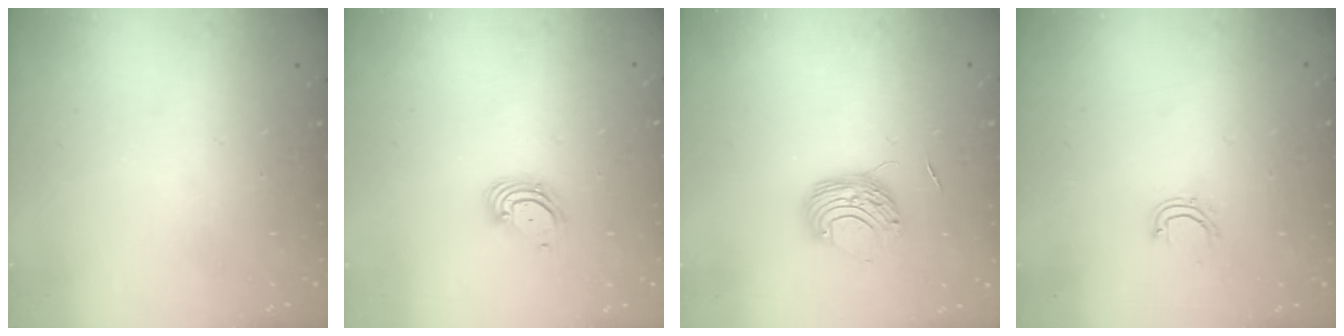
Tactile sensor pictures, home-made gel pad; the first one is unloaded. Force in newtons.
{"total": 3.7, "press": 3.7, "slide": 0.1}
{"total": 9.3, "press": 9.3, "slide": 0.5}
{"total": 4.8, "press": 4.7, "slide": 0.7}